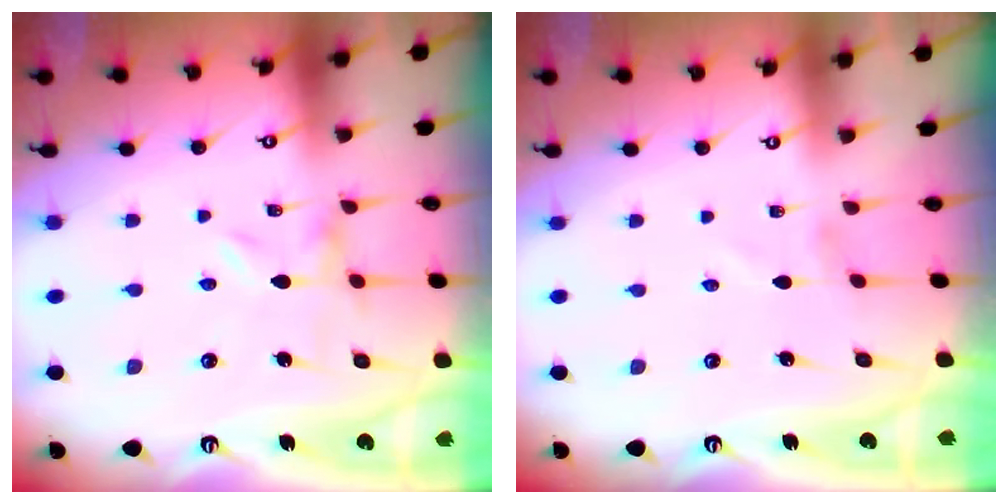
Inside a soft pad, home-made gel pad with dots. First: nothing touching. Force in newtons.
{"total": 1.4, "press": 1.4, "slide": 0.2}